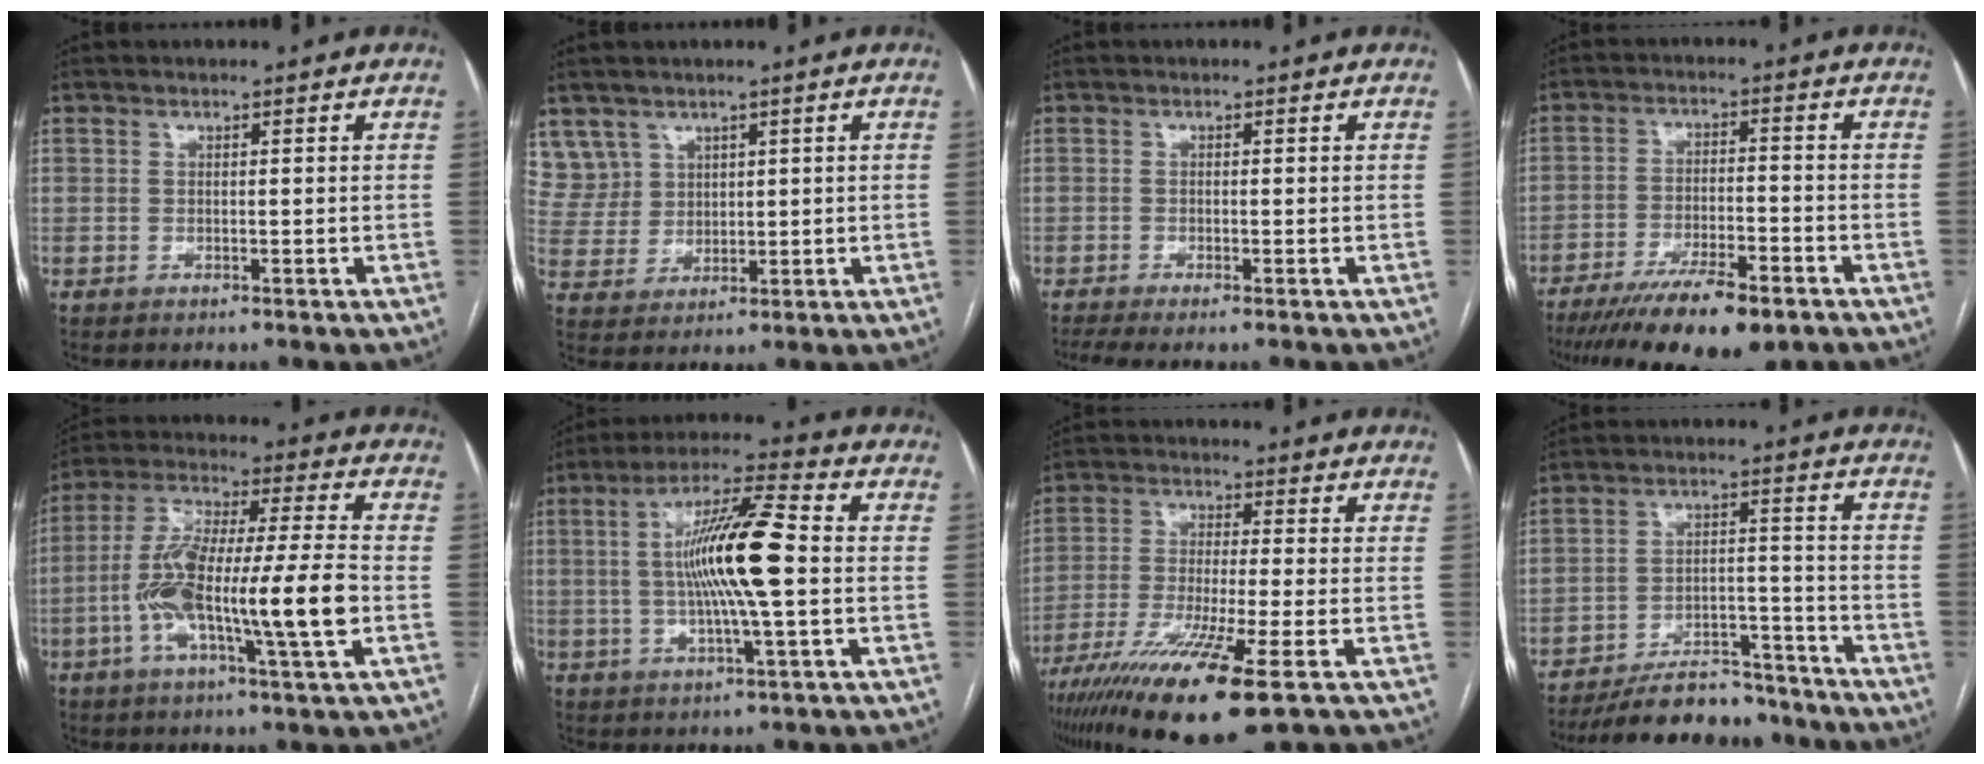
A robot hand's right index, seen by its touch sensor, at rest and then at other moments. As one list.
[{"total": 6.7, "force": [4.2, 5.3, 0.0], "torque": [-0.002, 0.015, 0.098]}, {"total": 3.3, "force": [-2.4, 0.1, 2.2], "torque": [-0.037, -0.007, -0.043]}, {"total": 14.0, "force": [-10.0, 3.0, 9.3], "torque": [-0.154, -0.029, -0.162]}, {"total": 17.4, "force": [-3.8, 1.2, 16.9], "torque": [-0.321, 0.004, -0.071]}, {"total": 13.5, "force": [0.1, 0.7, 13.5], "torque": [-0.248, 0.009, -0.002]}, {"total": 15.0, "force": [-8.6, 0.1, 12.2], "torque": [-0.238, -0.044, -0.153]}, {"total": 13.7, "force": [-12.4, 4.1, 4.2], "torque": [-0.055, 0.023, -0.185]}]